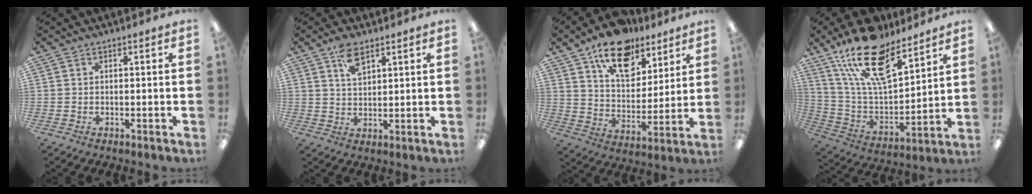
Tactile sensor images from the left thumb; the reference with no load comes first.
{"total": 5.8, "force": [3.7, 2.7, 3.5], "torque": [-0.063, -0.005, 0.065]}
{"total": 17.3, "force": [11.9, 9.3, 8.4], "torque": [-0.130, -0.064, 0.210]}
{"total": 21.6, "force": [14.8, 9.0, 12.9], "torque": [-0.232, -0.079, 0.263]}